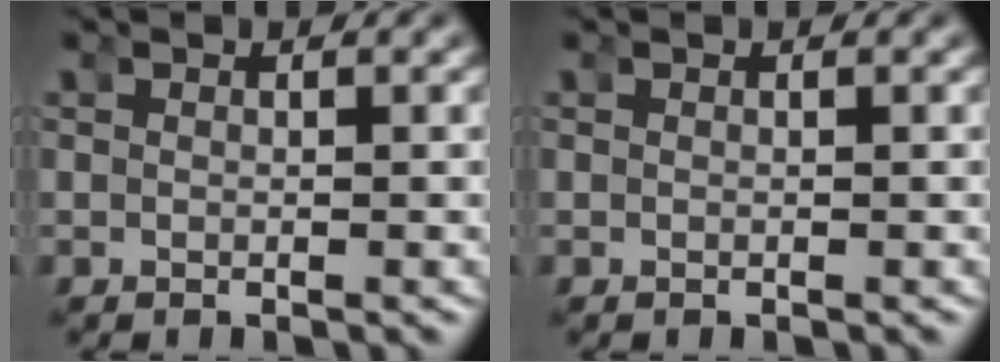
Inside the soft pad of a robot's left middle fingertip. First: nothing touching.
{"total": 0.0}